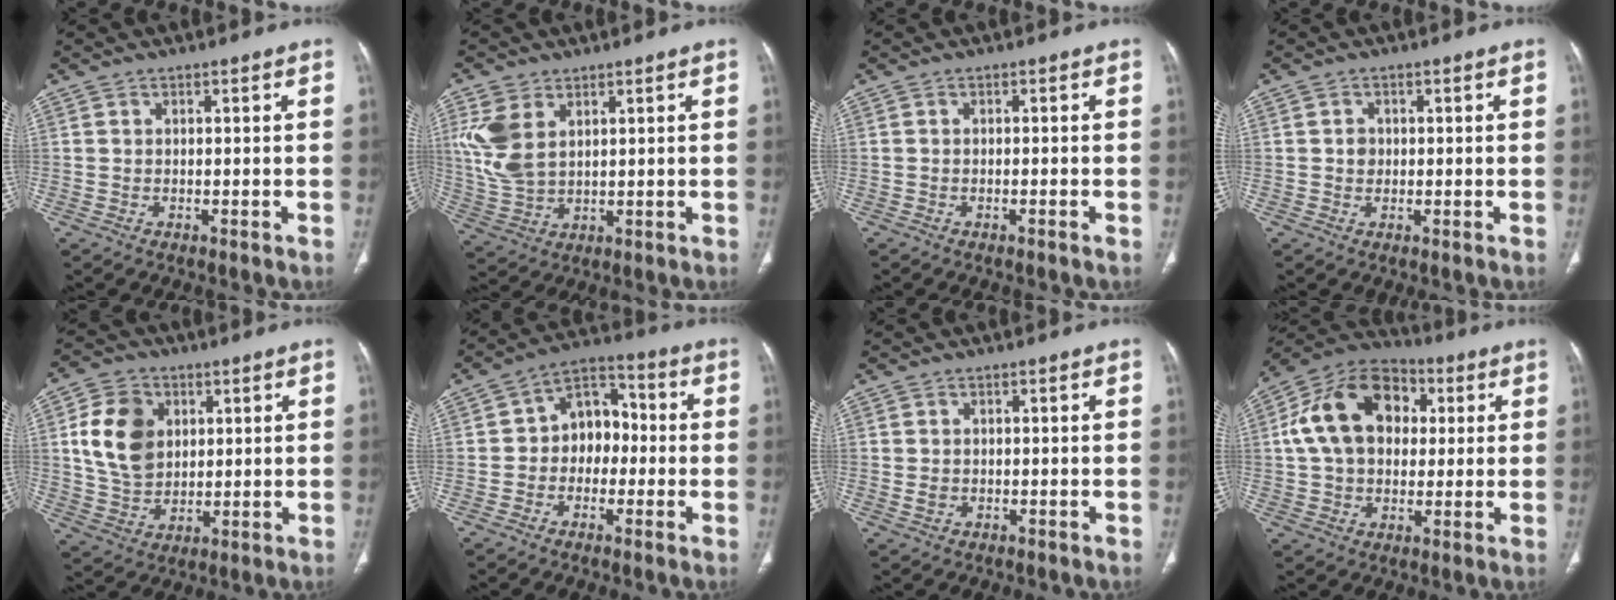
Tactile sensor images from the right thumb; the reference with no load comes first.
{"total": 9.0, "force": [3.2, 5.7, 6.1], "torque": [-0.135, -0.008, 0.076]}
{"total": 0.8, "force": [-0.4, 0.0, 0.7], "torque": [-0.016, 0.003, -0.004]}
{"total": 1.8, "force": [0.0, 1.6, 0.8], "torque": [0.003, 0.005, -0.001]}
{"total": 12.3, "force": [2.9, 9.4, 7.4], "torque": [-0.104, -0.005, 0.057]}
{"total": 9.6, "force": [-0.7, 7.2, 6.2], "torque": [-0.045, 0.039, -0.029]}
{"total": 1.4, "force": [-0.1, 1.1, 0.8], "torque": [-0.013, 0.000, 0.002]}
{"total": 17.7, "force": [3.1, 12.8, 11.8], "torque": [-0.179, 0.023, 0.044]}